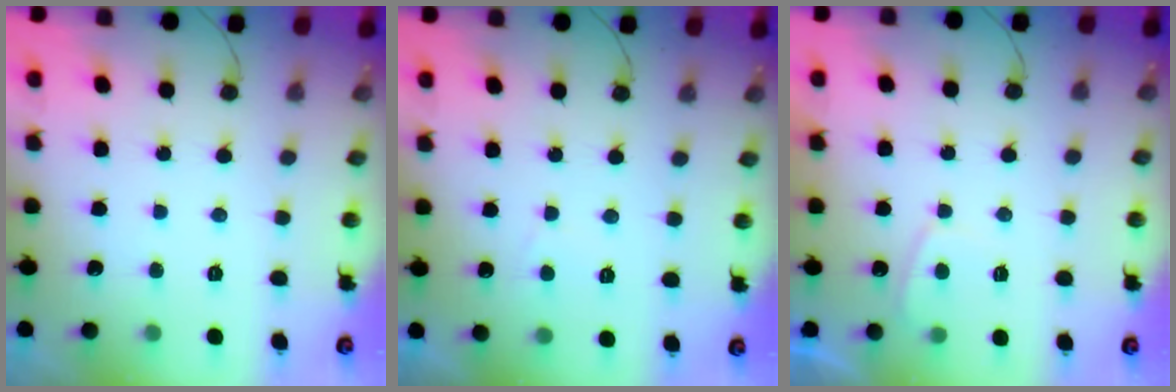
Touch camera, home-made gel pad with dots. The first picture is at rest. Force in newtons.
{"total": 0.8, "press": 0.6, "slide": 0.5}
{"total": 2.4, "press": 2.3, "slide": 0.7}